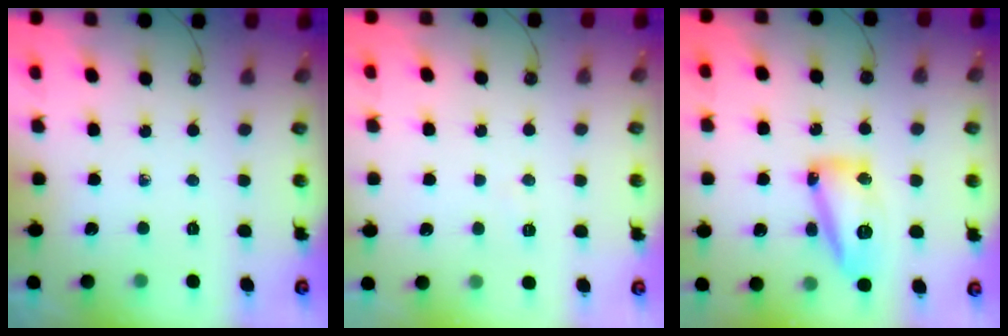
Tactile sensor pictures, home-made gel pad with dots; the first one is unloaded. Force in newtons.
{"total": 3.4, "press": 3.4, "slide": 0.5}
{"total": 14.4, "press": 14.4, "slide": 0.8}